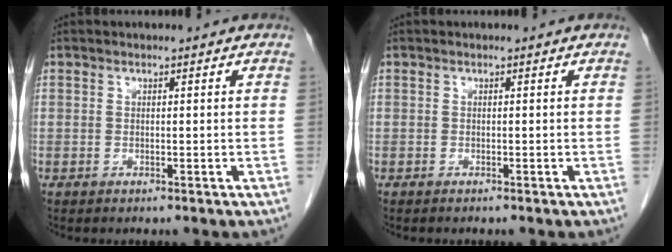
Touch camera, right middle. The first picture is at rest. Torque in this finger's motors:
{"motor_torque": [-0.36, -0.01, -0.04, -0.01]}